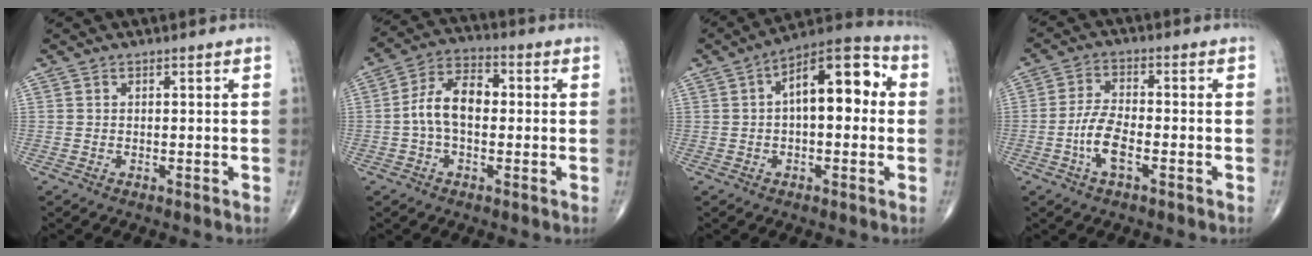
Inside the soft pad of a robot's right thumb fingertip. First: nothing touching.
{"total": 9.2, "force": [-0.3, 5.5, 7.4], "torque": [-0.130, 0.031, -0.017]}
{"total": 14.1, "force": [1.9, 6.6, 12.3], "torque": [-0.165, 0.039, 0.020]}
{"total": 6.4, "force": [-2.3, 2.5, 5.5], "torque": [-0.115, 0.018, -0.046]}